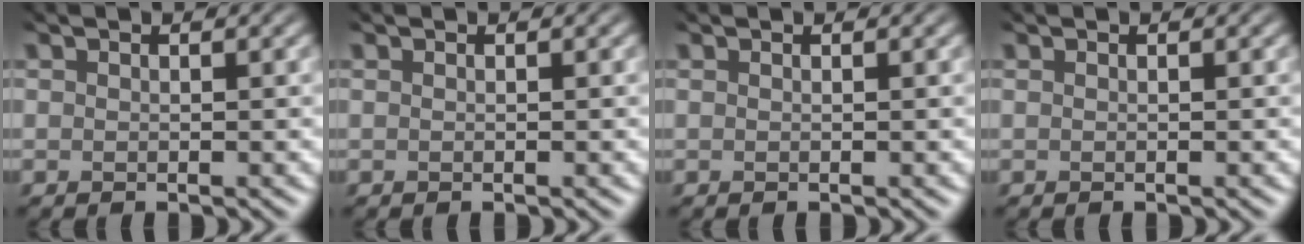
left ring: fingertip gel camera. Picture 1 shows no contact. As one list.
[{"total": 0.0}, {"total": 0.0}, {"total": 0.0}]